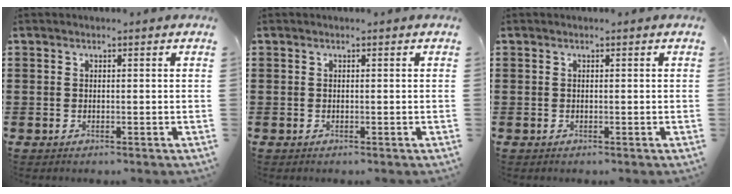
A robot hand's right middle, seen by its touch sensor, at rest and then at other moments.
{"total": 0.0}
{"total": 0.0}